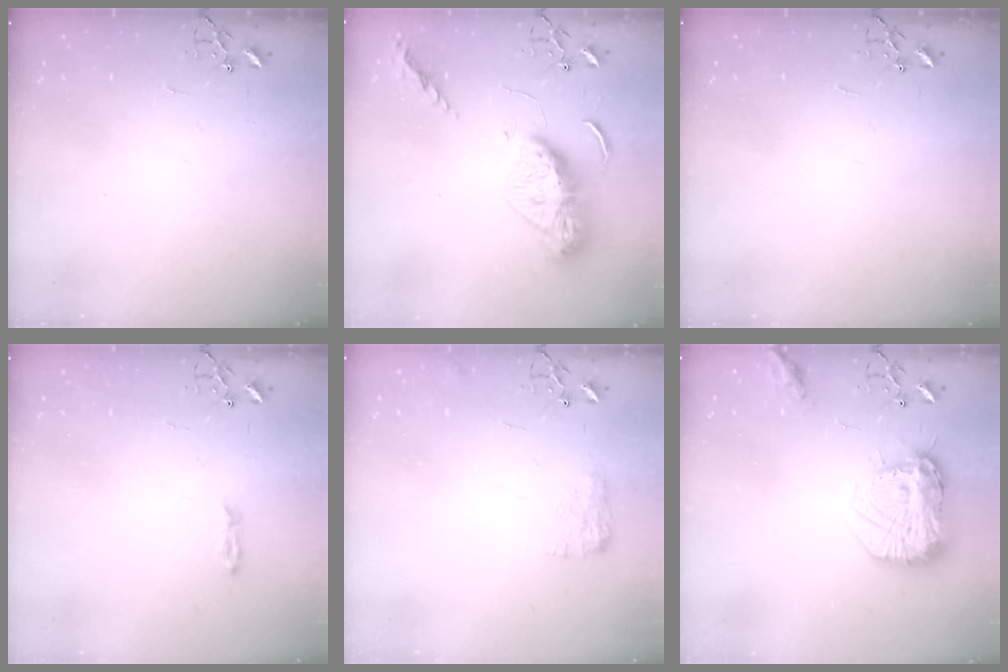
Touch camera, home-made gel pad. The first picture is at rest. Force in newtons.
{"total": 13.5, "press": 13.5, "slide": 1.2}
{"total": 0.0}
{"total": 3.2, "press": 3.1, "slide": 0.3}
{"total": 8.3, "press": 8.2, "slide": 0.3}
{"total": 19.3, "press": 19.2, "slide": 1.6}